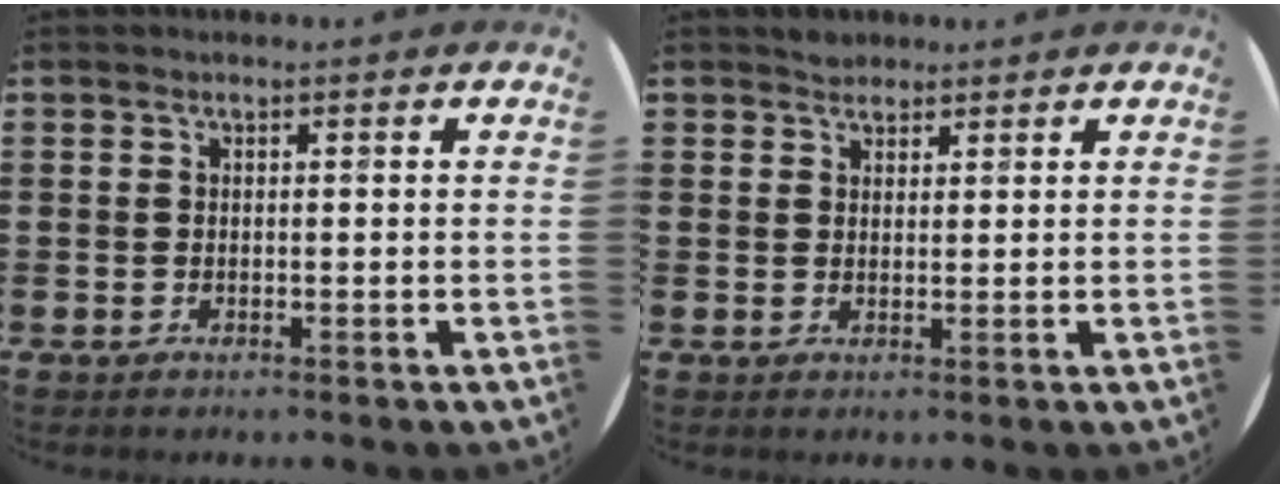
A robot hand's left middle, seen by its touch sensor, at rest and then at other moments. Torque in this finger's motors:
{"motor_torque": [0.25, -0.23, 0.02, 0.01]}